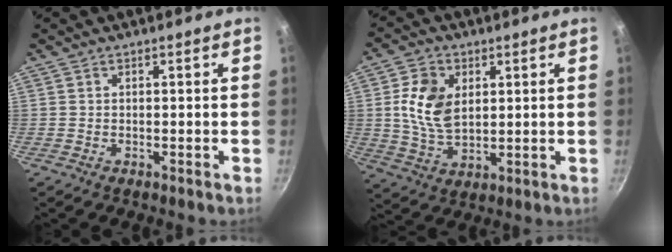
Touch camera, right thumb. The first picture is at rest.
{"total": 10.5, "force": [2.2, 6.9, 7.5], "torque": [-0.127, -0.010, 0.044]}